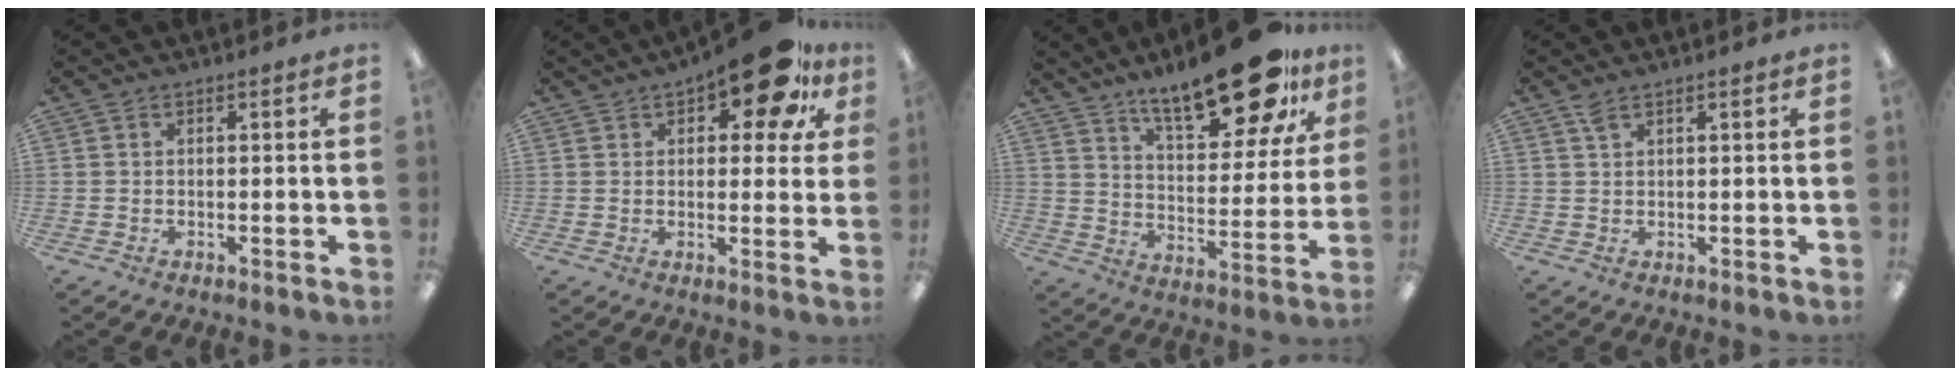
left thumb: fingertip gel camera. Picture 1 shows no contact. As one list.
[{"total": 14.6, "force": [8.6, 5.9, 10.3], "torque": [-0.133, -0.038, 0.137]}, {"total": 21.2, "force": [15.8, 7.3, 12.2], "torque": [-0.181, -0.093, 0.260]}, {"total": 2.1, "force": [1.4, 0.6, 1.4], "torque": [-0.032, 0.001, 0.025]}]